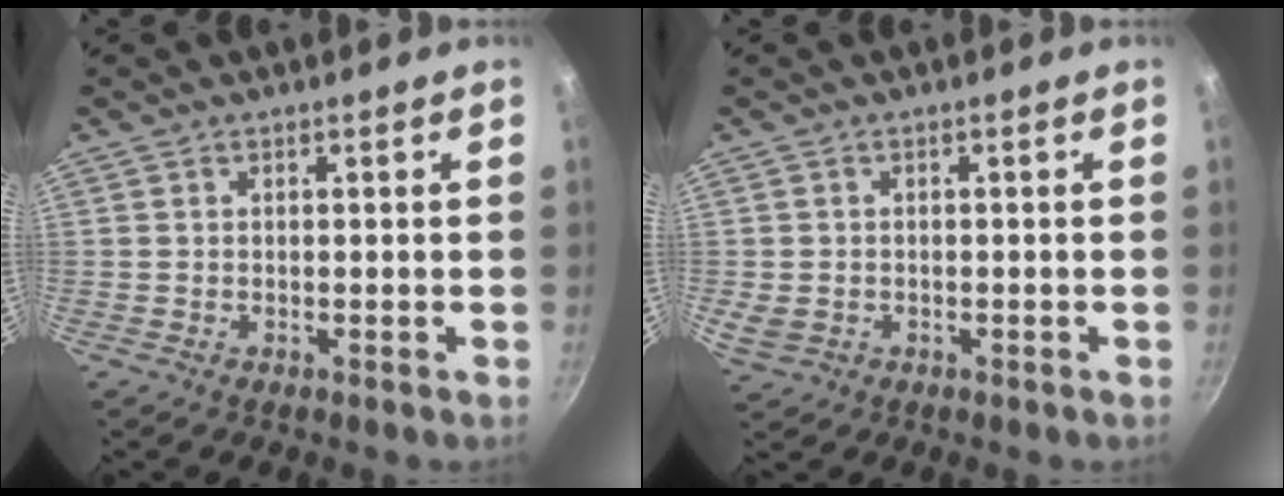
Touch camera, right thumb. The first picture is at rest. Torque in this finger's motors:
{"motor_torque": [2.07, 1.96, -0.10, -0.04, 0.03]}